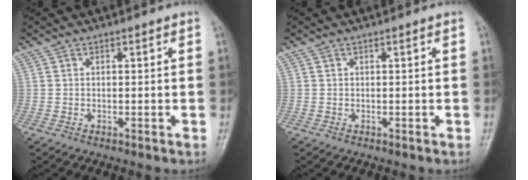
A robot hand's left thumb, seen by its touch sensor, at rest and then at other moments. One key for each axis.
{"total": 0.0}